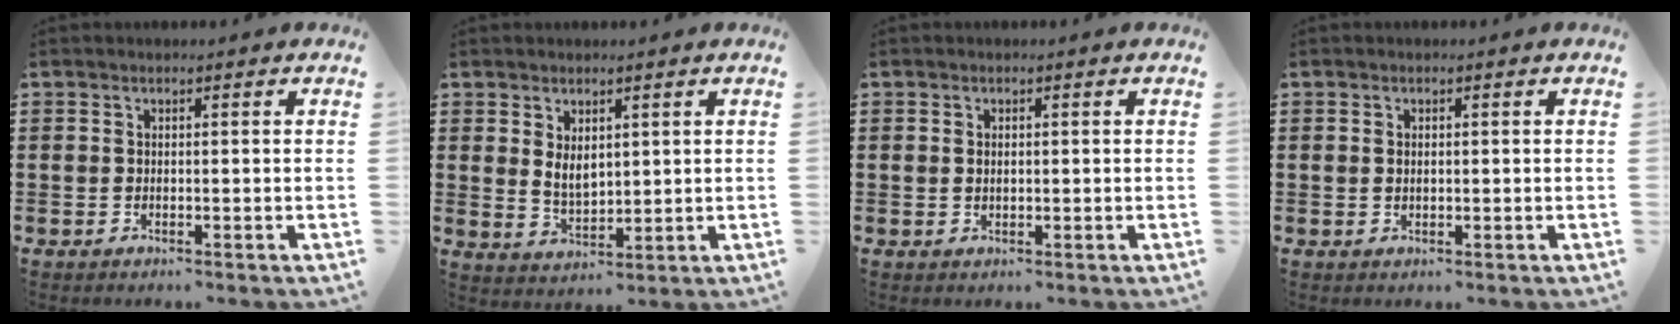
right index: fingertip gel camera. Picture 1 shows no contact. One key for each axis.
{"total": 3.7, "fx": 1.6, "fy": 2.2, "fz": 2.5, "tx": -0.046, "ty": 0.003, "tz": 0.028}
{"total": 1.0, "fx": 0.1, "fy": 0.5, "fz": 0.8, "tx": -0.019, "ty": 0.004, "tz": 0.002}
{"total": 0.9, "fx": 0.1, "fy": 0.5, "fz": 0.8, "tx": -0.017, "ty": 0.003, "tz": 0.002}